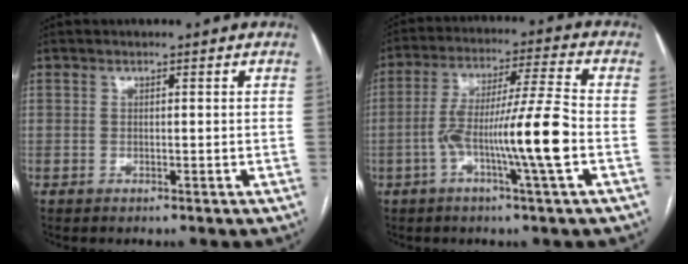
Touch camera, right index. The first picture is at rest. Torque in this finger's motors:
{"motor_torque": [1.66, -0.28, 0.67, 0.21]}